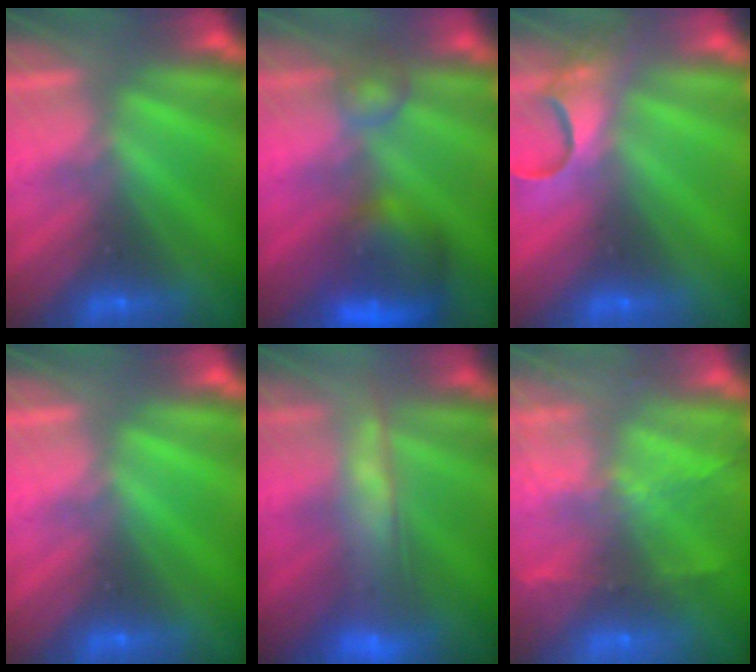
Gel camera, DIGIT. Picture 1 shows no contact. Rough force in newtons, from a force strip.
{"total": 5.6}
{"total": 4.9}
{"total": 0.0}
{"total": 8.4}
{"total": 7.1}